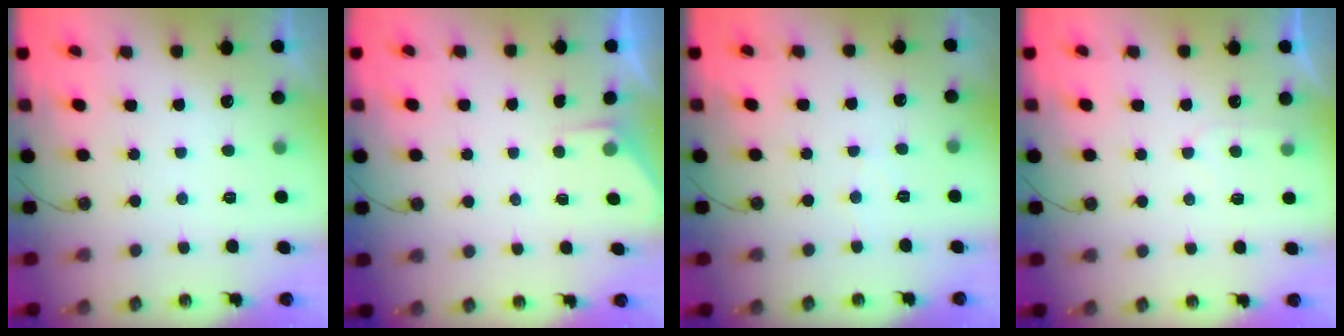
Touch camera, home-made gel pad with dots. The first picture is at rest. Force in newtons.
{"total": 1.4, "press": 1.3, "slide": 0.2}
{"total": 3.2, "press": 3.2, "slide": 0.5}
{"total": 4.0, "press": 3.9, "slide": 0.6}